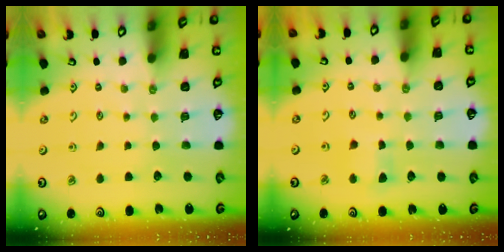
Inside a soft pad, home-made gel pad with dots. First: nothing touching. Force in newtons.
{"total": 3.9, "press": 3.9, "slide": 0.5}